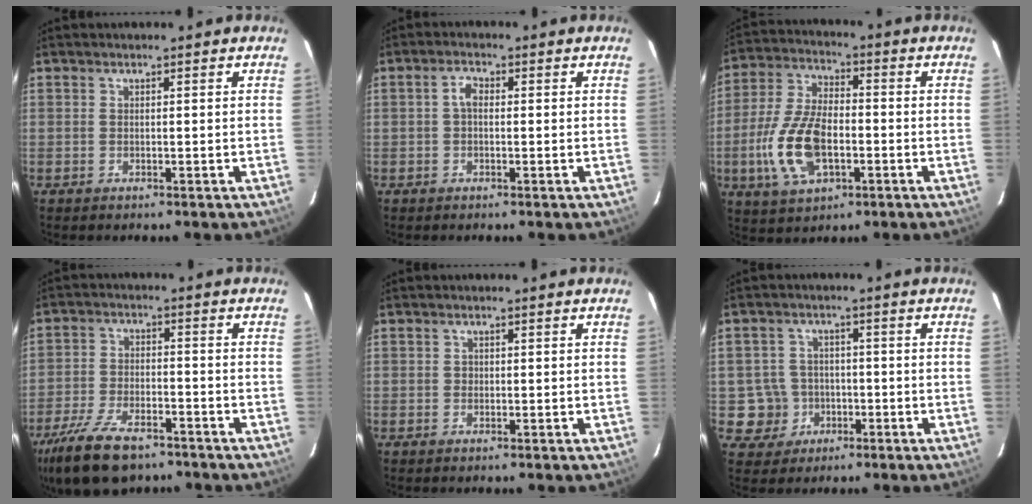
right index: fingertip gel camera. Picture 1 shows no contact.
{"total": 2.2, "force": [0.0, 1.3, 1.7], "torque": [-0.036, 0.010, -0.002]}
{"total": 14.5, "force": [-3.9, 7.4, 11.8], "torque": [-0.258, 0.001, -0.069]}
{"total": 15.4, "force": [-11.0, 6.6, 8.5], "torque": [-0.198, -0.026, -0.195]}
{"total": 0.6, "force": [-0.2, 0.6, 0.0], "torque": [0.003, 0.001, -0.003]}
{"total": 6.1, "force": [-1.6, 5.8, 0.4], "torque": [-0.022, 0.026, -0.020]}